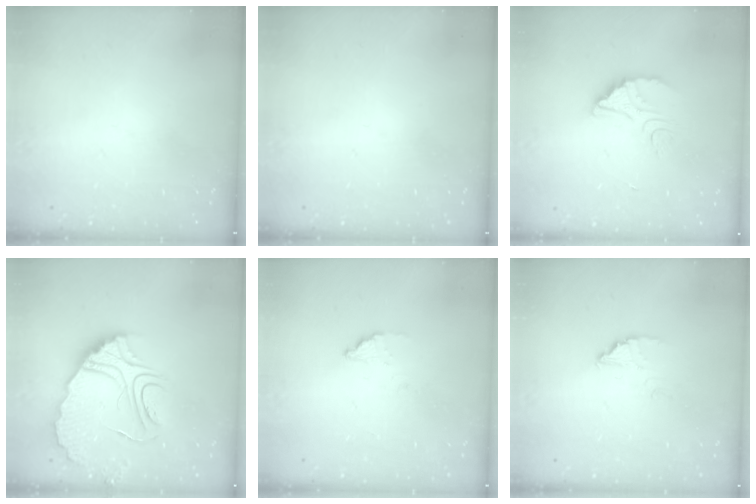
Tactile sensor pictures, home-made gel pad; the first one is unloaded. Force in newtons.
{"total": 0.0}
{"total": 5.1, "press": 5.1, "slide": 0.4}
{"total": 11.0, "press": 11.0, "slide": 1.0}
{"total": 2.2, "press": 2.2, "slide": 0.2}
{"total": 2.8, "press": 2.8, "slide": 0.1}